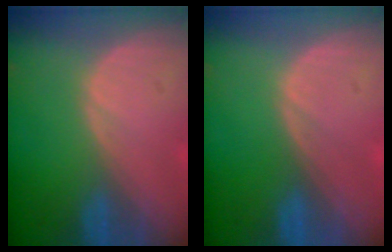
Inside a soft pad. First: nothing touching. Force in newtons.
{"total": 0.0}